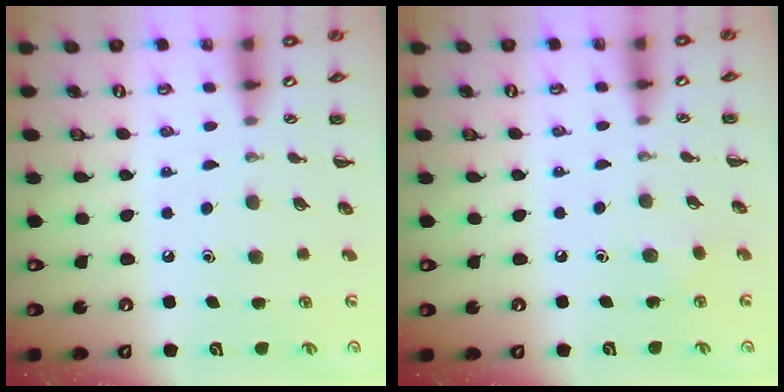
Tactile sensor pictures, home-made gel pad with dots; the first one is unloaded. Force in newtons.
{"total": 2.1, "press": 2.0, "slide": 0.7}